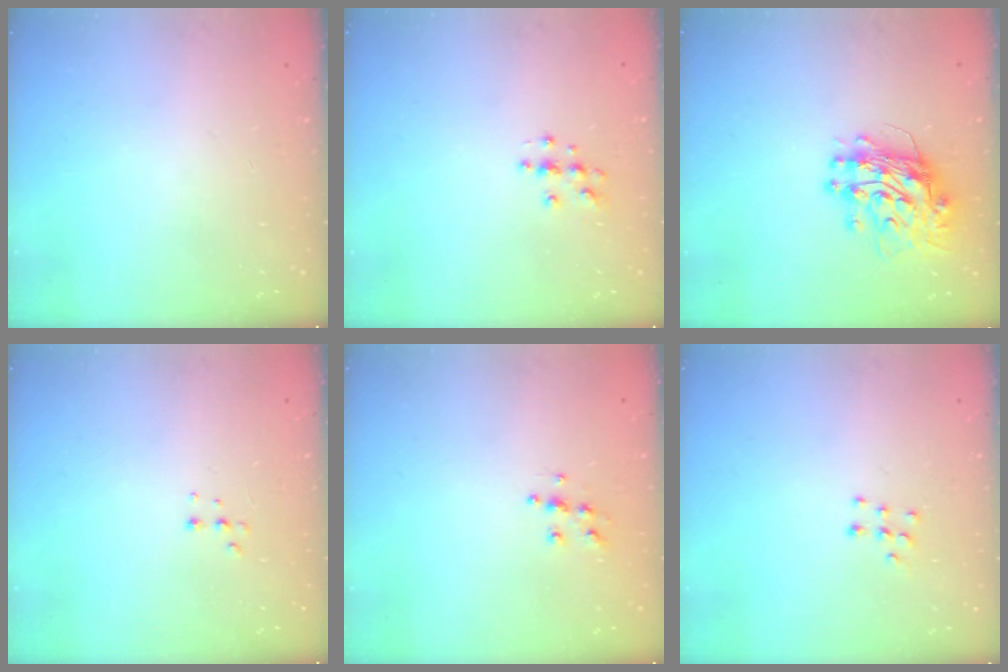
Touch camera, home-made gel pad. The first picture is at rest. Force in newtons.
{"total": 5.4, "press": 5.3, "slide": 0.7}
{"total": 12.9, "press": 12.8, "slide": 1.3}
{"total": 3.8, "press": 3.7, "slide": 0.8}
{"total": 5.5, "press": 5.5, "slide": 0.3}
{"total": 5.3, "press": 5.3, "slide": 0.5}